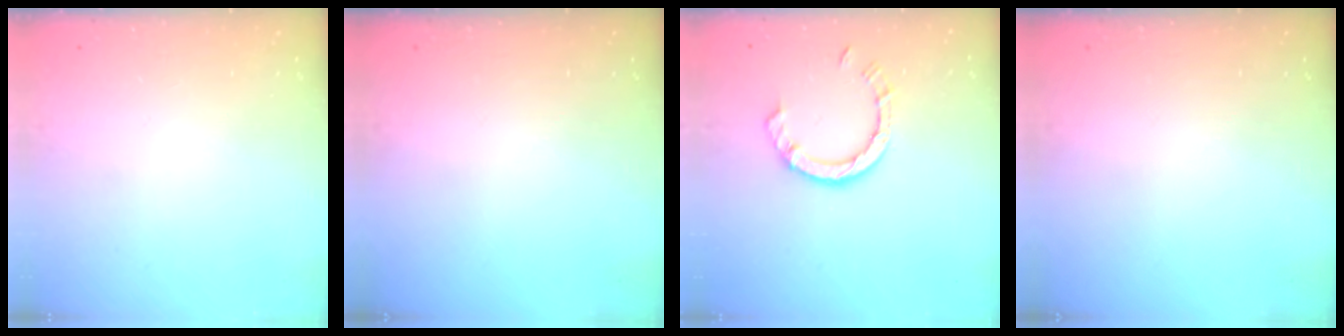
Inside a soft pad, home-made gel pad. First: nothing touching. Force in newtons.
{"total": 0.0}
{"total": 6.9, "press": 6.8, "slide": 0.8}
{"total": 0.0}